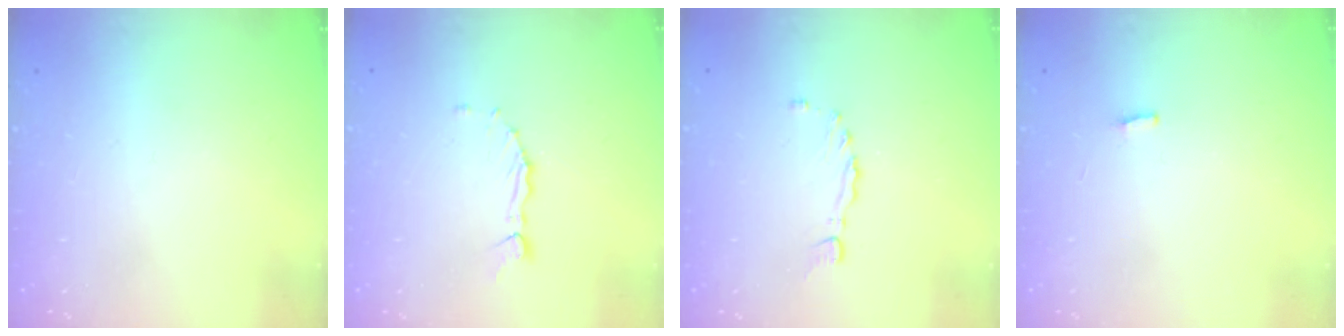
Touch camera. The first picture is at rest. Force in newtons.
{"total": 2.2, "press": 2.2, "slide": 0.2}
{"total": 1.5, "press": 1.4, "slide": 0.4}
{"total": 0.0}